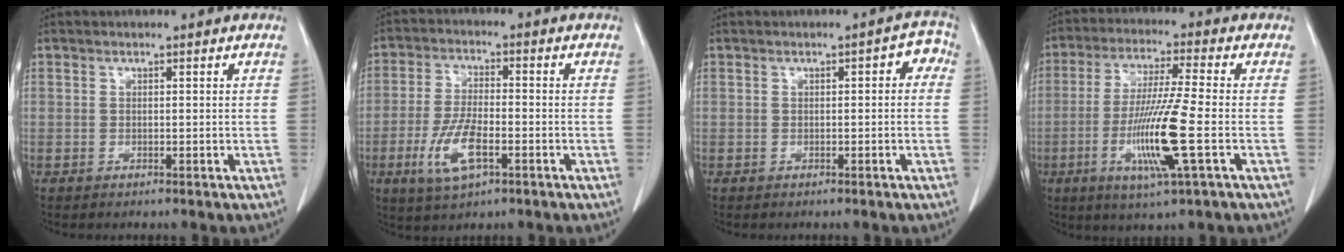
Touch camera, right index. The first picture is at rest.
{"total": 8.3, "force": [-3.3, 2.7, 7.1], "torque": [-0.152, -0.007, -0.059]}
{"total": 2.7, "force": [0.2, 1.1, 2.4], "torque": [-0.022, 0.016, -0.003]}
{"total": 11.3, "force": [-3.2, -0.7, 10.9], "torque": [-0.215, -0.018, -0.064]}